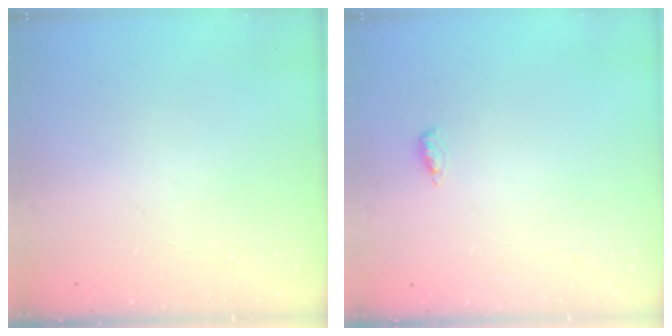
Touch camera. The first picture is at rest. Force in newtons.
{"total": 4.0, "press": 3.9, "slide": 1.1}